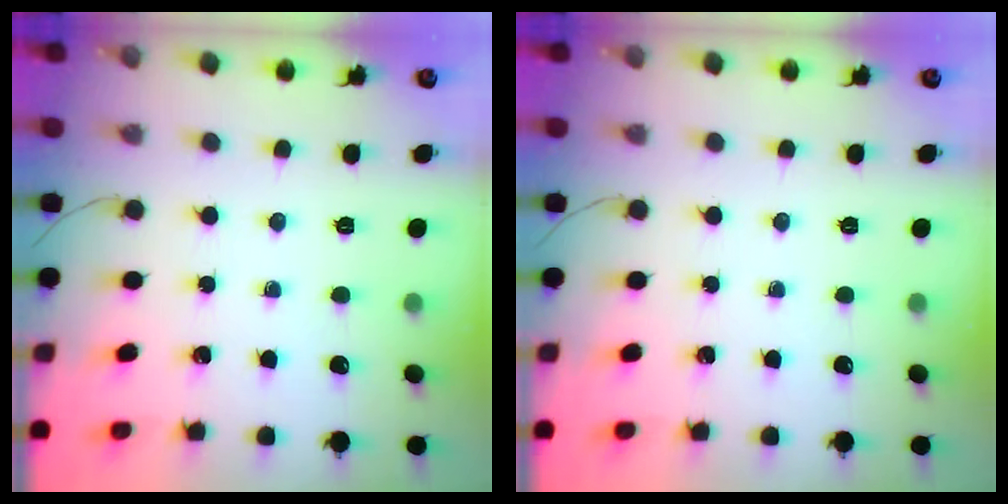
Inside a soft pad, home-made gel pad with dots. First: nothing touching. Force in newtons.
{"total": 0.0}